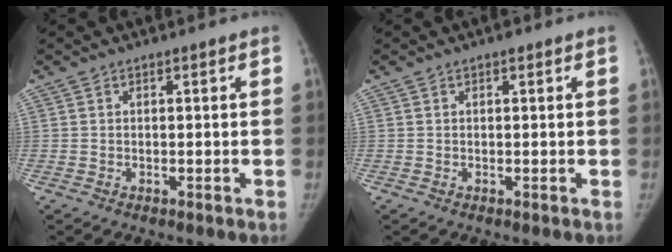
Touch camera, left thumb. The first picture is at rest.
{"total": 0.7, "force": [0.4, 0.3, 0.5], "torque": [-0.004, 0.000, 0.003]}